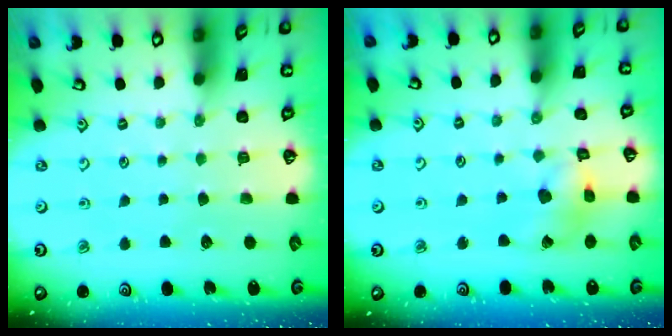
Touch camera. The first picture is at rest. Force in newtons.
{"total": 7.9, "press": 7.8, "slide": 0.9}